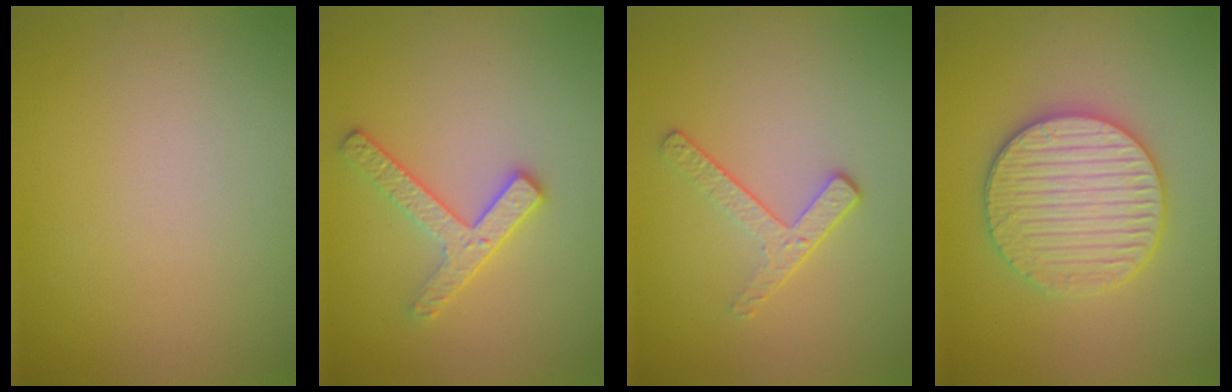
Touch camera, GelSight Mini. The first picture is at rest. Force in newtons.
{"total": 2.6, "press": 2.4, "slide": 0.9}
{"total": 2.0, "press": 1.4, "slide": 1.5}
{"total": 5.2, "press": 5.1, "slide": 1.1}